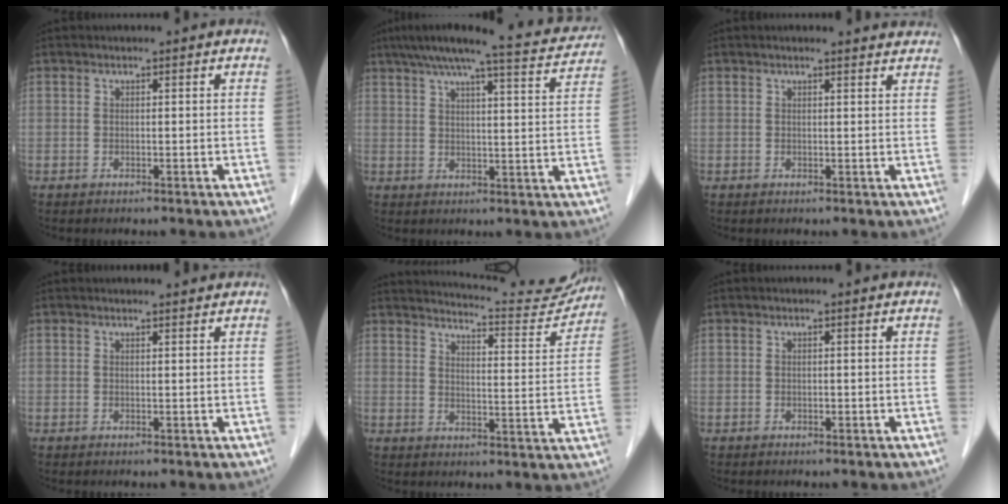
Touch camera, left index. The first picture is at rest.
{"total": 14.9, "force": [13.4, 0.9, 6.4], "torque": [-0.105, 0.005, 0.169]}
{"total": 4.1, "force": [4.0, 0.4, 1.1], "torque": [-0.016, 0.005, 0.033]}
{"total": 2.1, "force": [2.0, 0.0, 0.3], "torque": [-0.008, 0.003, 0.025]}
{"total": 16.1, "force": [15.6, 1.5, 3.5], "torque": [-0.046, -0.044, 0.187]}
{"total": 0.0}